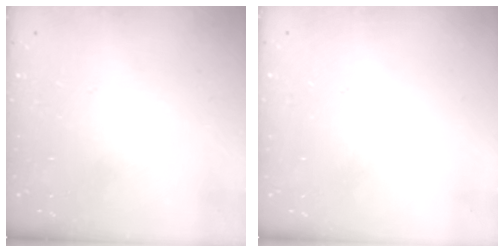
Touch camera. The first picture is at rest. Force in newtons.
{"total": 0.6, "press": 0.6, "slide": 0.2}